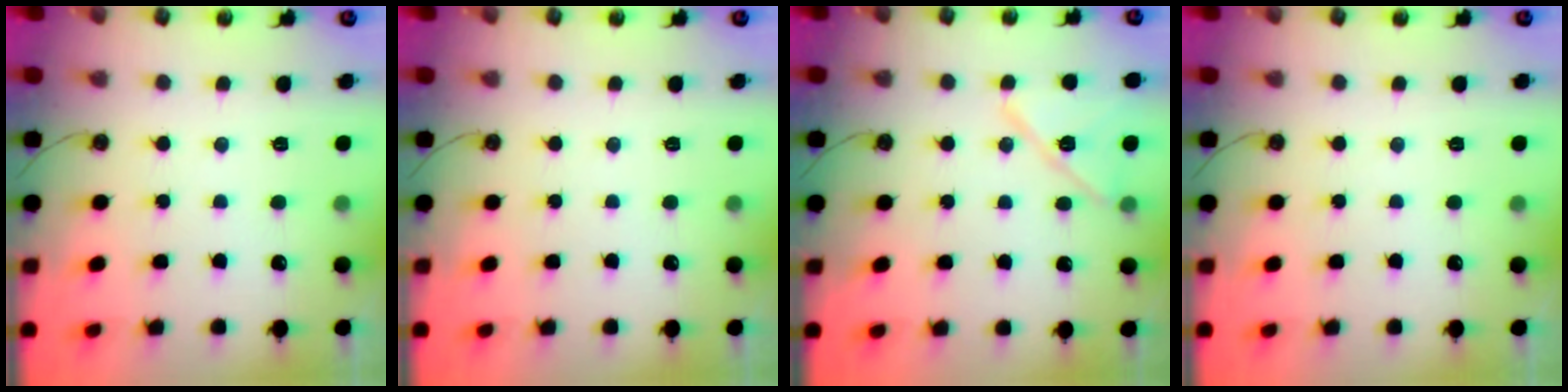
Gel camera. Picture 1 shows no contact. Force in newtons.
{"total": 0.0}
{"total": 12.2, "press": 12.2, "slide": 0.8}
{"total": 0.0}